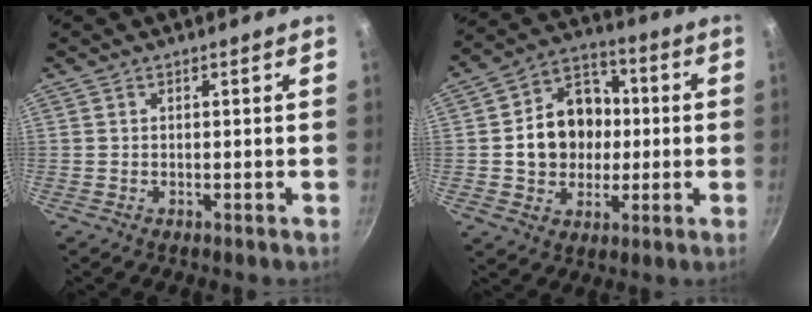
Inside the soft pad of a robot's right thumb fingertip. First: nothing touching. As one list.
[{"total": 13.9, "force": [0.0, 11.6, 7.7], "torque": [-0.090, 0.026, -0.006]}]